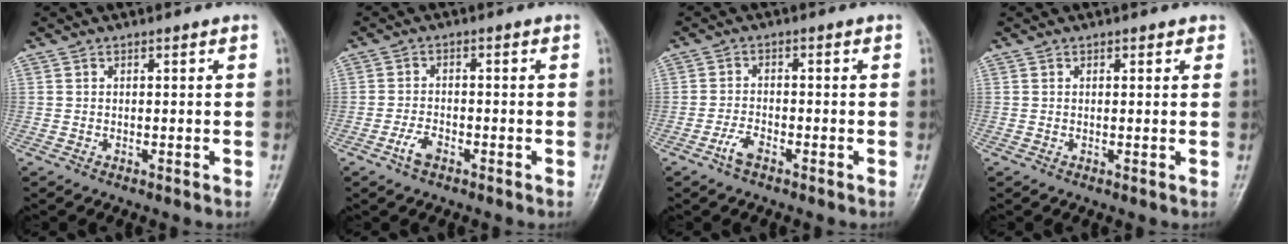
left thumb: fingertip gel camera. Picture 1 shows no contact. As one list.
[{"total": 3.2, "force": [-1.9, 1.6, 2.0], "torque": [-0.042, 0.012, -0.037]}, {"total": 3.1, "force": [-2.1, 1.3, 1.9], "torque": [-0.043, 0.013, -0.041]}, {"total": 1.4, "force": [0.8, 0.8, 0.7], "torque": [0.002, -0.002, 0.005]}]